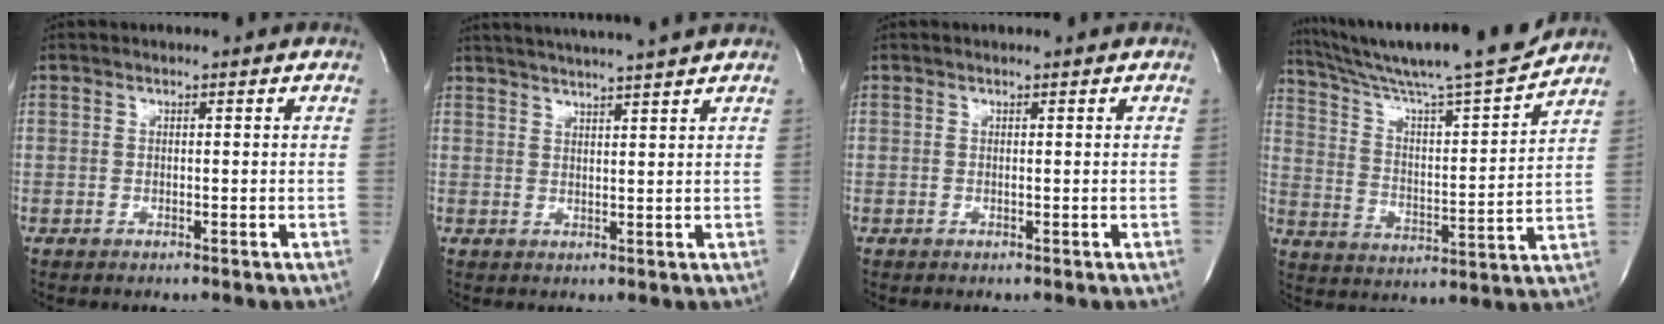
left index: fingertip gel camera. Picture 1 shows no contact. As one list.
[{"total": 10.1, "force": [9.1, -1.0, 4.1], "torque": [-0.071, 0.014, 0.127]}, {"total": 0.5, "force": [0.4, 0.0, 0.3], "torque": [-0.005, 0.002, 0.005]}, {"total": 19.8, "force": [17.7, -0.6, 8.7], "torque": [-0.151, -0.019, 0.280]}]